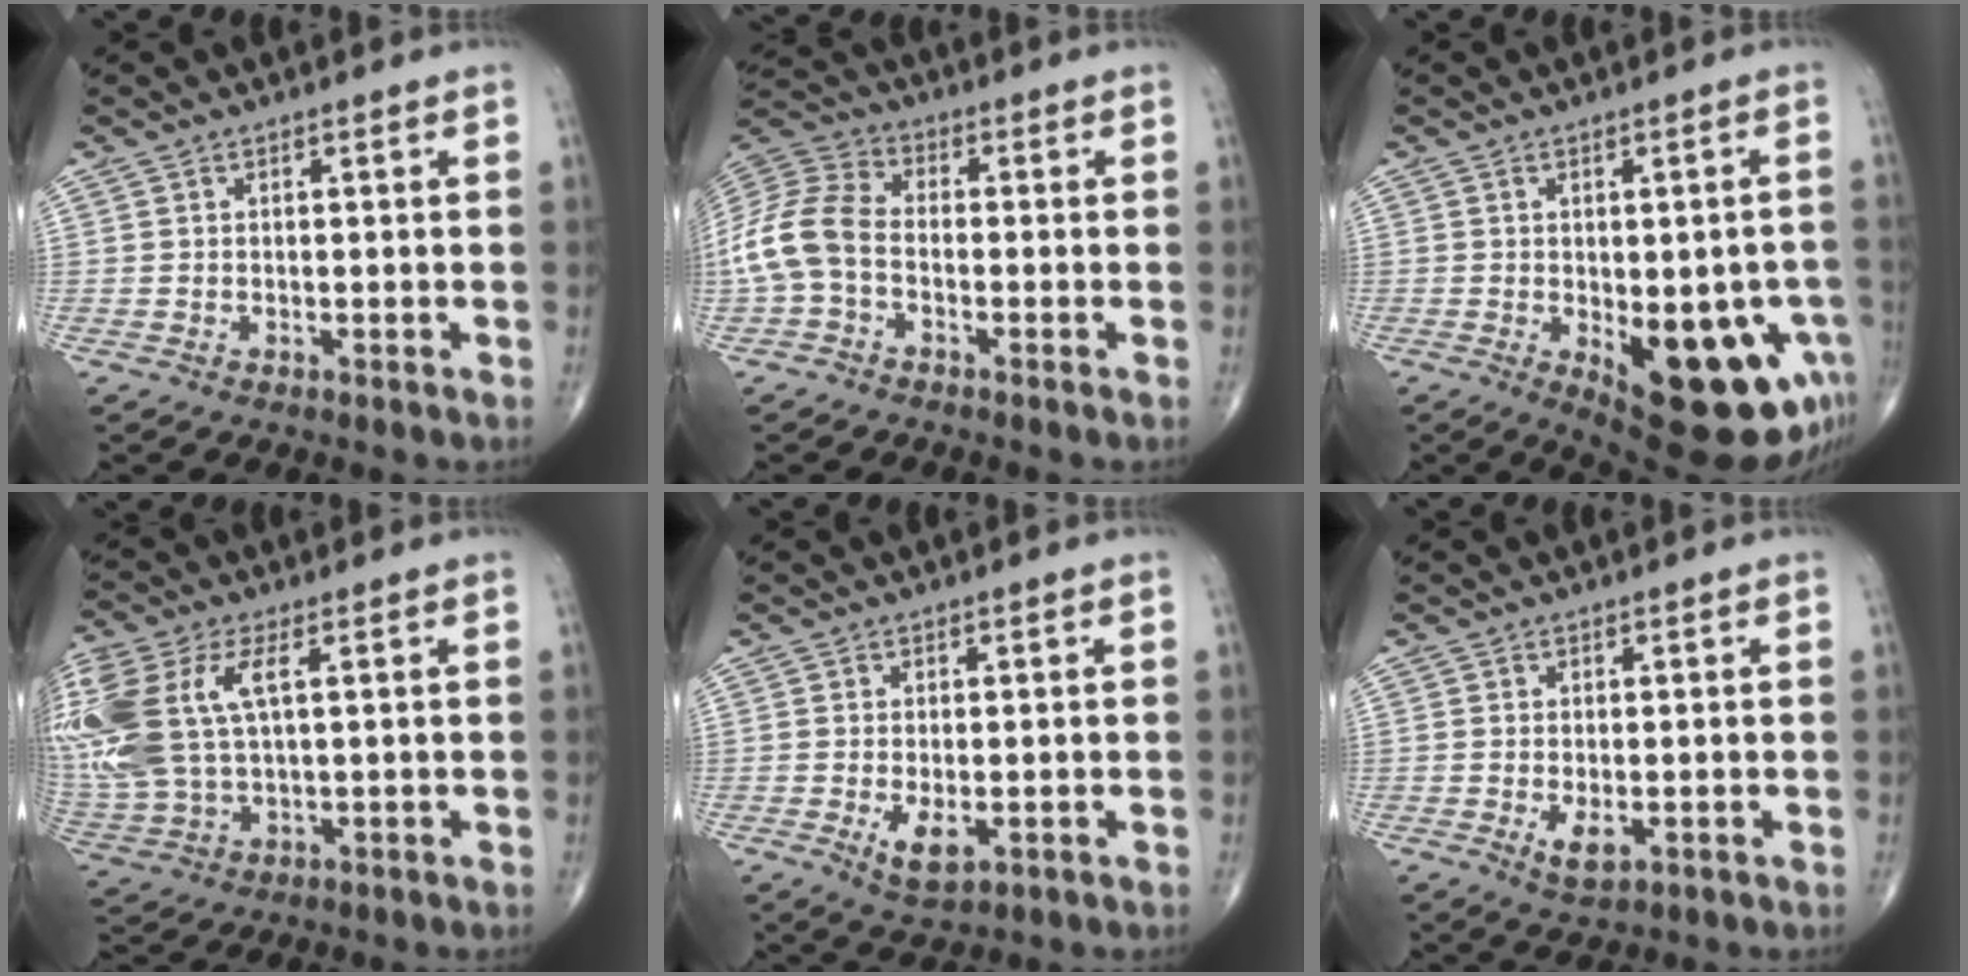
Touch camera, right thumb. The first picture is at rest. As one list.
[{"total": 10.8, "force": [-2.3, 7.0, 7.9], "torque": [-0.169, 0.031, -0.059]}, {"total": 20.4, "force": [-7.2, 8.9, 16.9], "torque": [-0.143, 0.003, -0.072]}, {"total": 20.3, "force": [4.7, 10.7, 16.6], "torque": [-0.427, 0.010, 0.094]}, {"total": 4.4, "force": [-1.1, 2.1, 3.7], "torque": [-0.062, -0.010, -0.013]}, {"total": 3.2, "force": [-0.8, 1.6, 2.7], "torque": [-0.044, -0.008, -0.009]}]